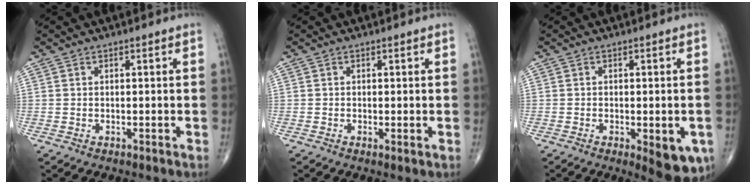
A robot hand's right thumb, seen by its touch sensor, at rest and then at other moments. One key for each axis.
{"total": 0.7, "fx": -0.1, "fy": 0.1, "fz": 0.7, "tx": -0.017, "ty": -0.004, "tz": -0.005}
{"total": 9.0, "fx": -2.9, "fy": 3.3, "fz": 7.8, "tx": -0.086, "ty": -0.010, "tz": -0.033}